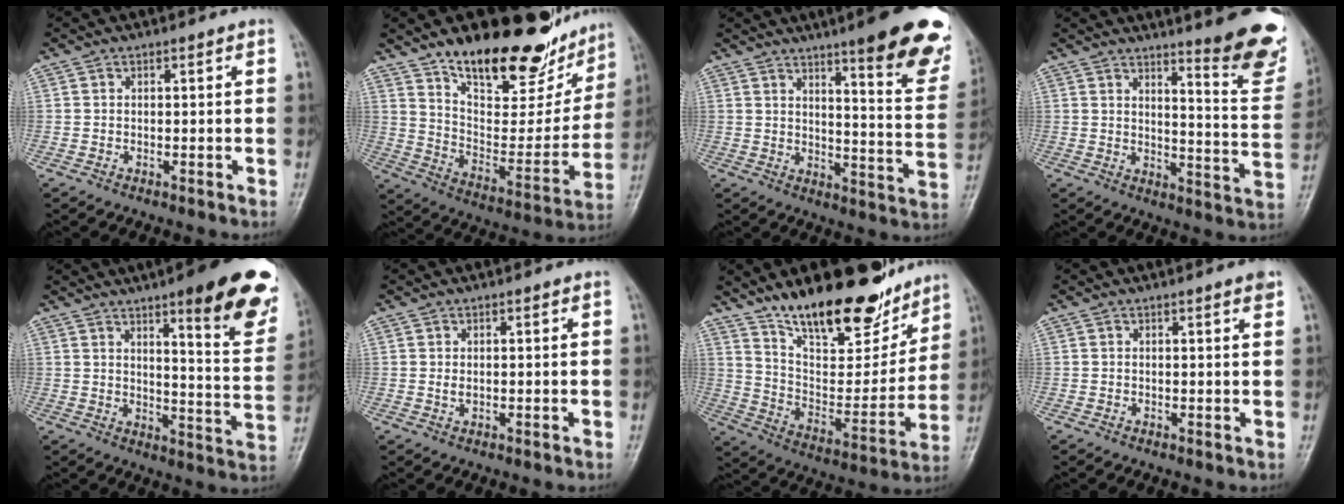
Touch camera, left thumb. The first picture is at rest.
{"total": 26.0, "force": [18.2, 10.6, 15.2], "torque": [-0.174, -0.080, 0.285]}
{"total": 20.4, "force": [13.3, 3.5, 15.1], "torque": [-0.161, -0.070, 0.171]}
{"total": 17.1, "force": [12.5, 2.8, 11.3], "torque": [-0.110, -0.105, 0.155]}
{"total": 20.7, "force": [12.0, 4.3, 16.3], "torque": [-0.176, -0.062, 0.155]}
{"total": 1.4, "force": [0.4, 0.8, 1.1], "torque": [-0.016, -0.001, 0.010]}
{"total": 23.4, "force": [17.2, 8.9, 13.2], "torque": [-0.156, -0.089, 0.281]}
{"total": 1.6, "force": [1.0, 0.1, 1.2], "torque": [-0.016, -0.004, 0.011]}